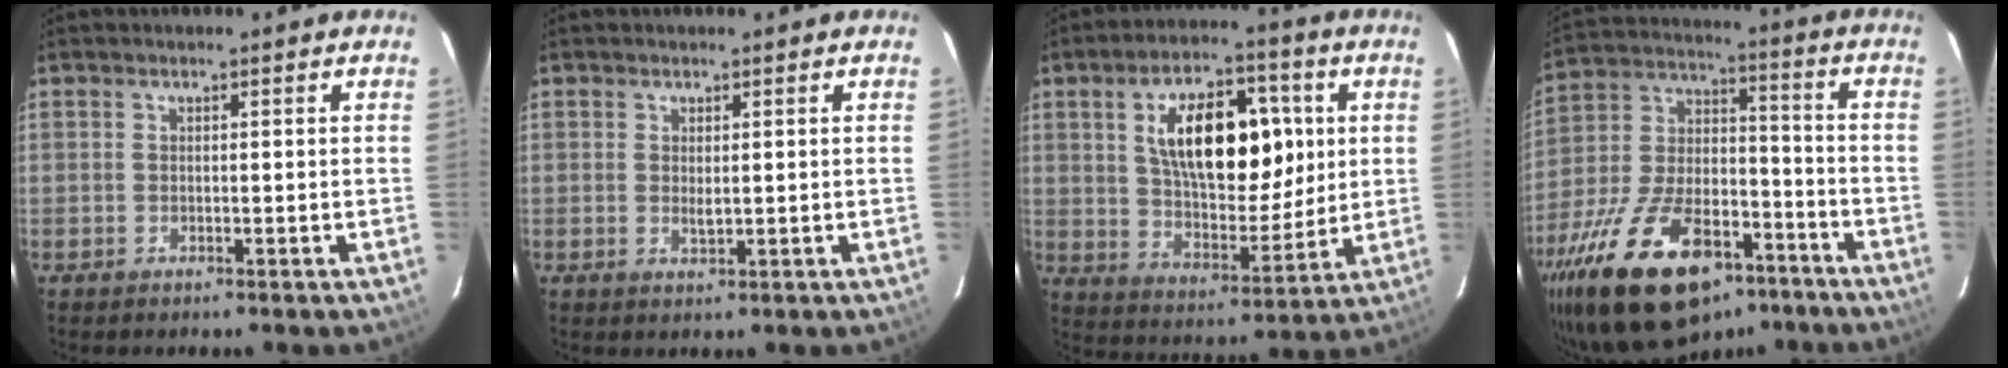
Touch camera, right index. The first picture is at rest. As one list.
[{"total": 1.5, "force": [0.2, 0.5, 1.4], "torque": [-0.026, -0.002, 0.005]}, {"total": 18.3, "force": [4.6, 9.4, 15.0], "torque": [-0.248, 0.015, 0.083]}, {"total": 27.8, "force": [-17.4, 13.5, 17.0], "torque": [-0.345, -0.007, -0.273]}]